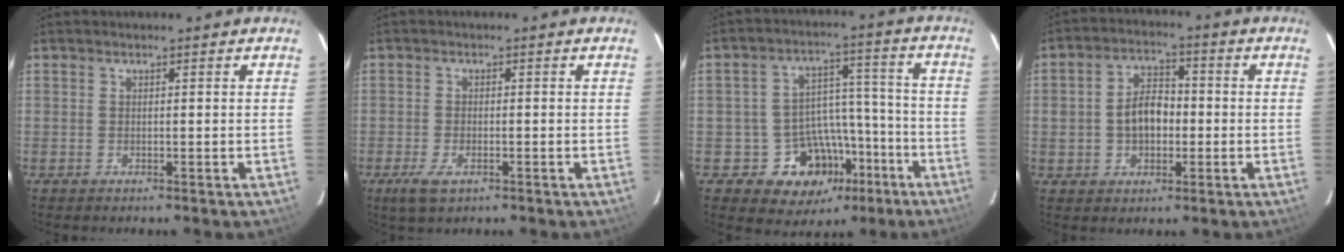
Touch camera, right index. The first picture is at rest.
{"total": 4.3, "force": [-2.4, 1.8, 3.0], "torque": [-0.073, -0.009, -0.043]}
{"total": 12.8, "force": [-6.9, 10.0, 3.8], "torque": [-0.071, 0.047, -0.081]}
{"total": 7.5, "force": [-0.8, 5.1, 5.5], "torque": [-0.102, 0.021, -0.005]}